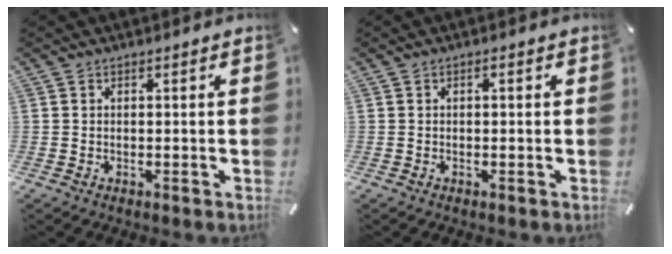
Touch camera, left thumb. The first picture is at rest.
{"total": 1.0, "force": [-0.2, 0.3, 0.9], "torque": [-0.017, 0.001, -0.004]}